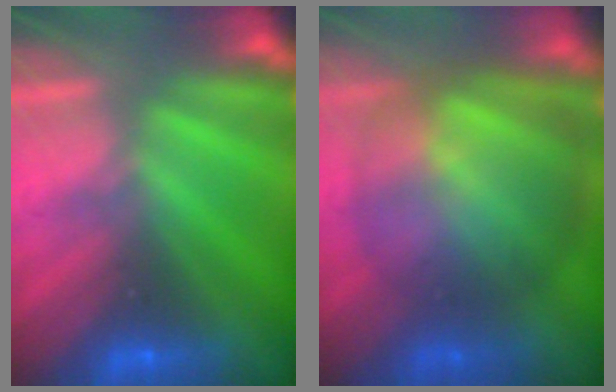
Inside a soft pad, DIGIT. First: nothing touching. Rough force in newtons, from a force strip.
{"total": 9.3}